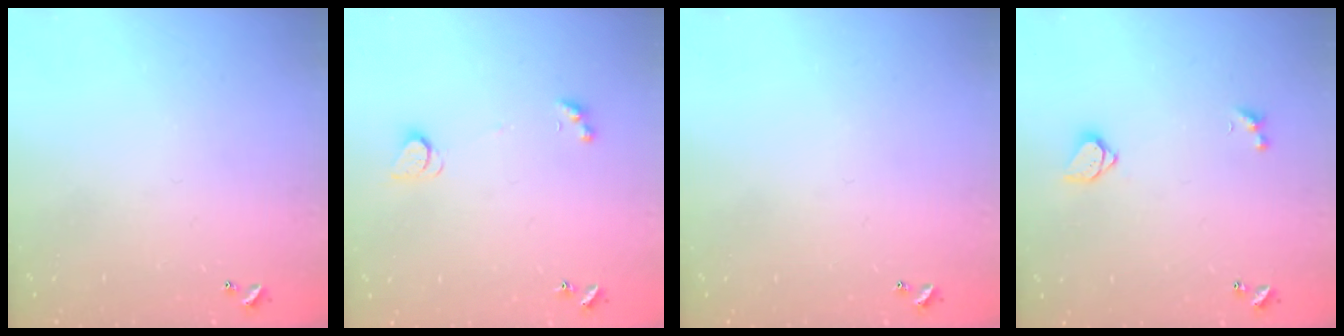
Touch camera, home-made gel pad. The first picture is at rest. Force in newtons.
{"total": 2.6, "press": 2.6, "slide": 0.5}
{"total": 0.0}
{"total": 1.6, "press": 1.5, "slide": 0.3}